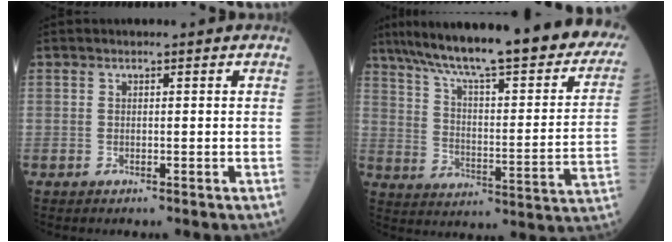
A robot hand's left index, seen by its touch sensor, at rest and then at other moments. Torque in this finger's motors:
{"motor_torque": [0.46, -1.20, 1.05, 0.21]}